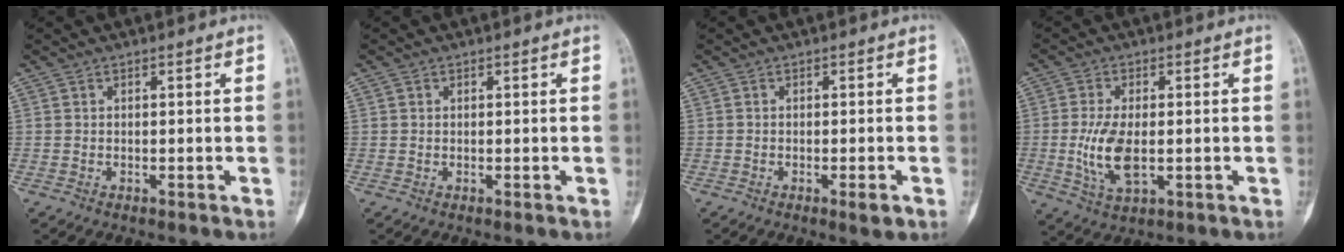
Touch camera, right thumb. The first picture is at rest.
{"total": 0.5, "force": [0.3, 0.4, 0.1], "torque": [0.003, 0.000, 0.004]}
{"total": 2.1, "force": [-1.0, 0.4, 1.8], "torque": [-0.026, -0.003, -0.014]}
{"total": 8.6, "force": [-0.8, 4.2, 7.4], "torque": [-0.149, -0.009, -0.012]}